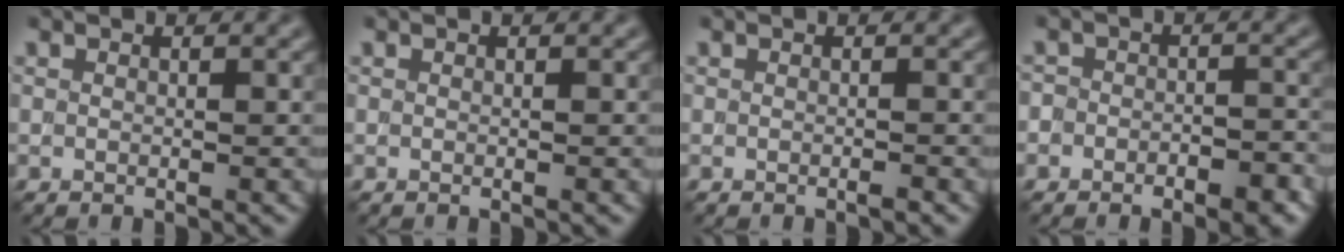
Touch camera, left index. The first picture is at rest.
{"total": 0.6, "force": [0.0, 0.2, 0.5], "torque": [-0.002, -0.001, -0.004]}
{"total": 0.8, "force": [-0.3, 0.2, 0.7], "torque": [-0.008, -0.001, -0.010]}
{"total": 4.5, "force": [-3.0, 2.6, 2.2], "torque": [-0.011, 0.017, -0.042]}